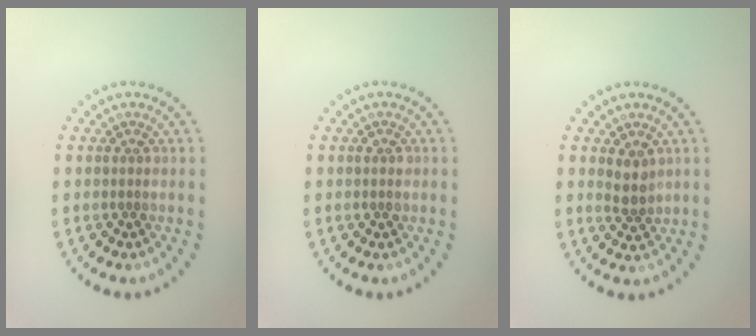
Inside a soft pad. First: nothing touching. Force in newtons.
{"total": 1.1, "press": 1.1, "slide": 0.2}
{"total": 1.9, "press": 1.6, "slide": 1.0}